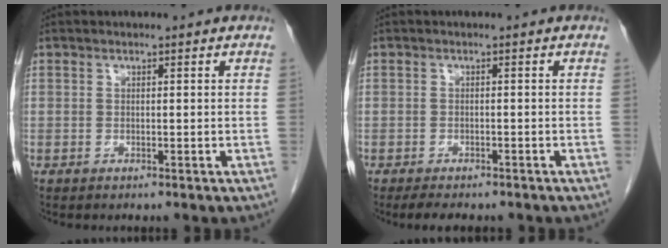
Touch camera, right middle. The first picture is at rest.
{"total": 4.5, "force": [-3.7, 1.4, 2.1], "torque": [-0.035, -0.011, -0.047]}